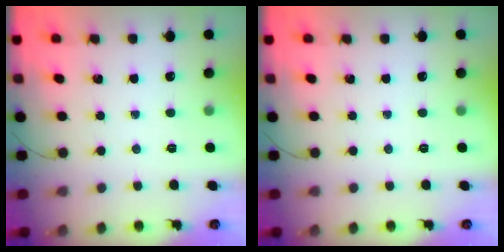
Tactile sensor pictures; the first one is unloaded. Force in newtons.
{"total": 0.0}